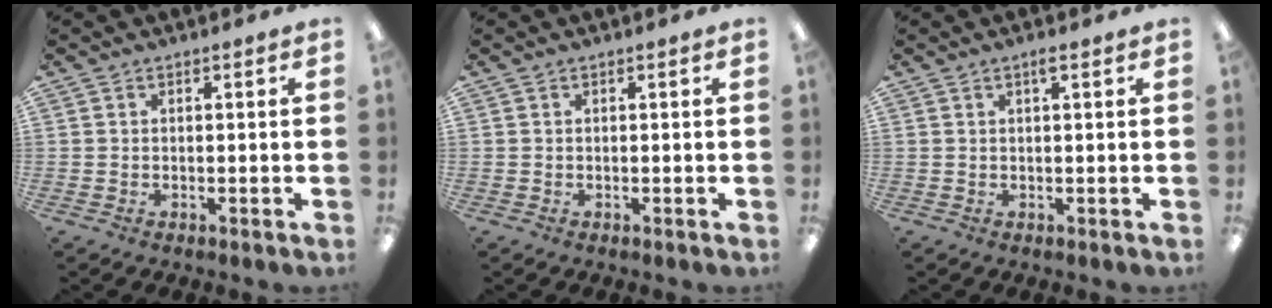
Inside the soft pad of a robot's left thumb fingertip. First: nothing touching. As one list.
[{"total": 0.0}, {"total": 1.8, "force": [1.0, 0.4, 1.5], "torque": [-0.015, -0.002, 0.012]}]